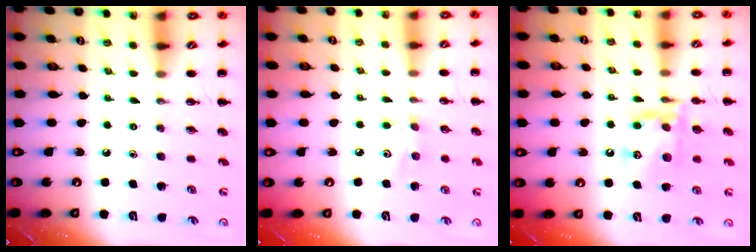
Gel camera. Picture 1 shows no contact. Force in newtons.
{"total": 3.8, "press": 3.7, "slide": 0.9}
{"total": 15.7, "press": 15.5, "slide": 2.4}